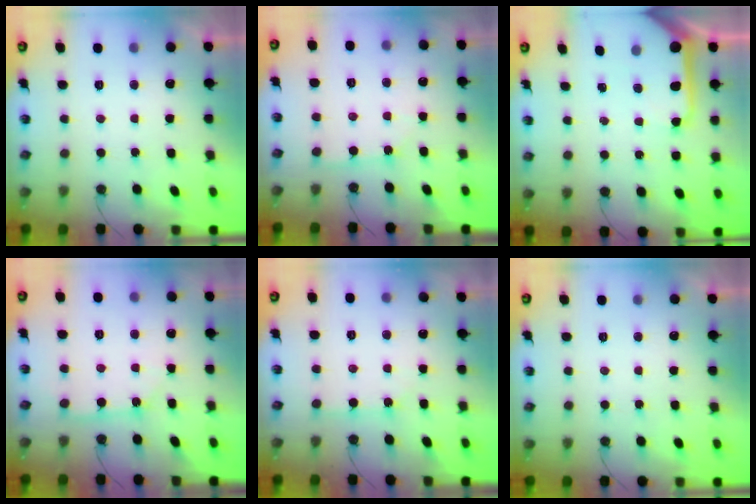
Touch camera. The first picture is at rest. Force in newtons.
{"total": 2.8, "press": 2.8, "slide": 0.3}
{"total": 11.1, "press": 11.0, "slide": 1.3}
{"total": 4.3, "press": 4.3, "slide": 0.4}
{"total": 2.5, "press": 2.5, "slide": 0.3}
{"total": 0.0}